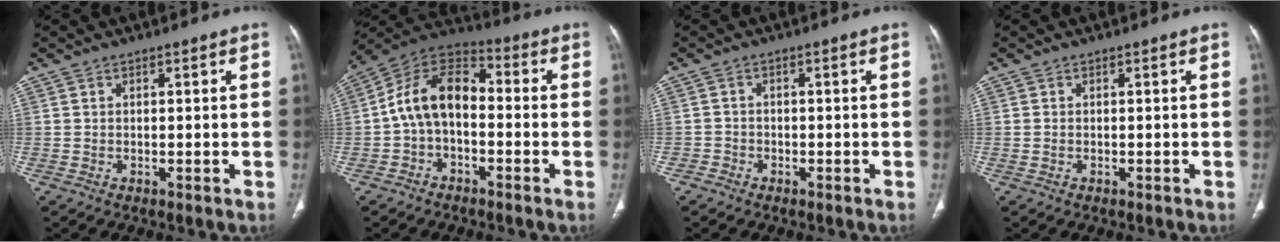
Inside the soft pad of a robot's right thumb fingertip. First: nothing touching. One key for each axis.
{"total": 11.0, "fx": -0.9, "fy": 7.7, "fz": 7.9, "tx": -0.130, "ty": 0.046, "tz": -0.032}
{"total": 1.7, "fx": -1.2, "fy": 1.2, "fz": -0.3, "tx": 0.005, "ty": 0.007, "tz": -0.030}
{"total": 0.0}